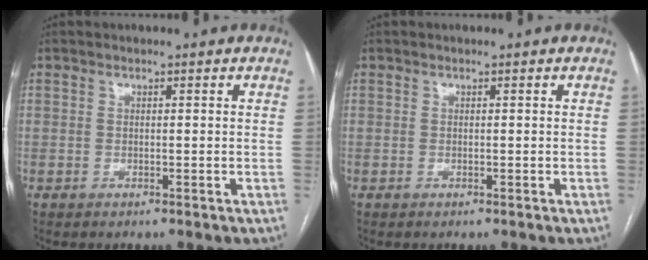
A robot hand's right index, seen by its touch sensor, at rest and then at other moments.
{"total": 0.0}